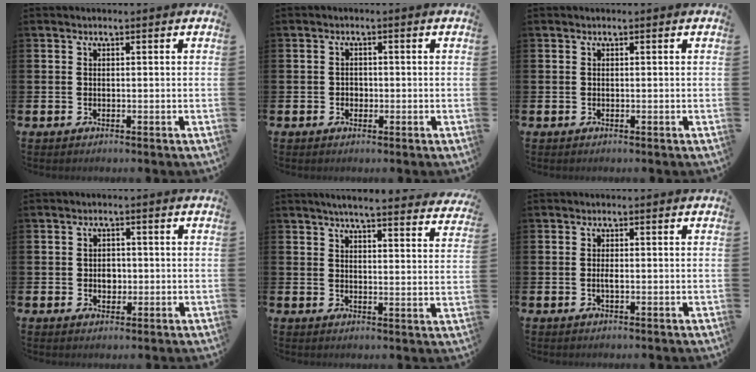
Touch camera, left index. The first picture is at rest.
{"total": 1.2, "force": [-0.3, 1.2, 0.4], "torque": [-0.002, 0.004, -0.009]}
{"total": 0.0}
{"total": 2.2, "force": [-0.1, 1.8, 1.2], "torque": [-0.009, 0.002, -0.009]}
{"total": 4.9, "force": [4.7, -0.1, 1.4], "torque": [-0.031, -0.032, 0.078]}
{"total": 1.1, "force": [-0.1, 0.3, 1.0], "torque": [-0.027, 0.005, -0.002]}